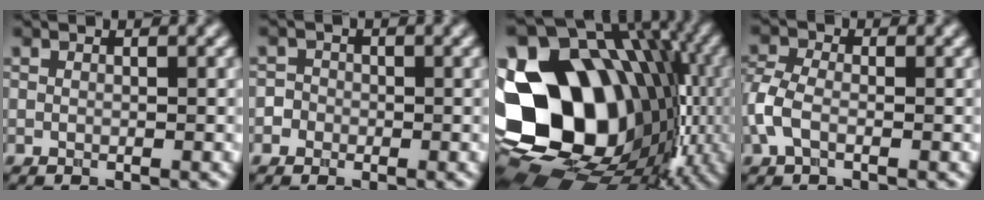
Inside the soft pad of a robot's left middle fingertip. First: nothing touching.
{"total": 1.8, "force": [-0.7, 1.7, 0.2], "torque": [0.012, 0.010, -0.022]}
{"total": 19.9, "force": [-1.2, 15.9, 11.9], "torque": [-0.220, -0.027, 0.006]}
{"total": 3.0, "force": [-1.1, 1.8, 2.2], "torque": [-0.058, 0.006, -0.033]}